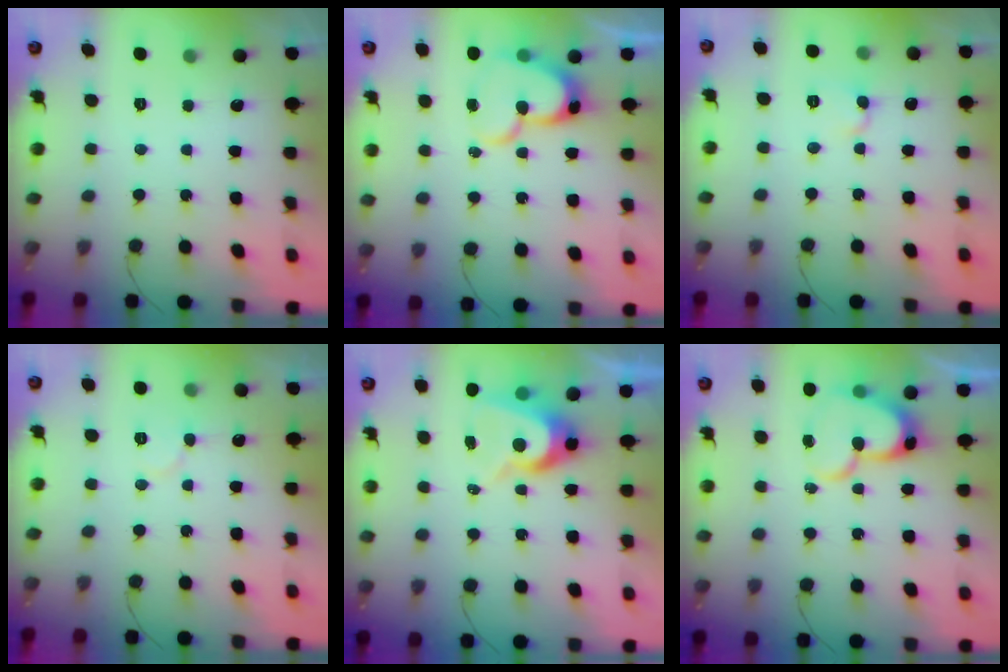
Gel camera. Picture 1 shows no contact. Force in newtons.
{"total": 14.9, "press": 14.8, "slide": 1.5}
{"total": 4.8, "press": 4.8, "slide": 0.3}
{"total": 6.2, "press": 6.1, "slide": 0.6}
{"total": 8.5, "press": 8.4, "slide": 0.8}
{"total": 14.9, "press": 14.8, "slide": 1.5}